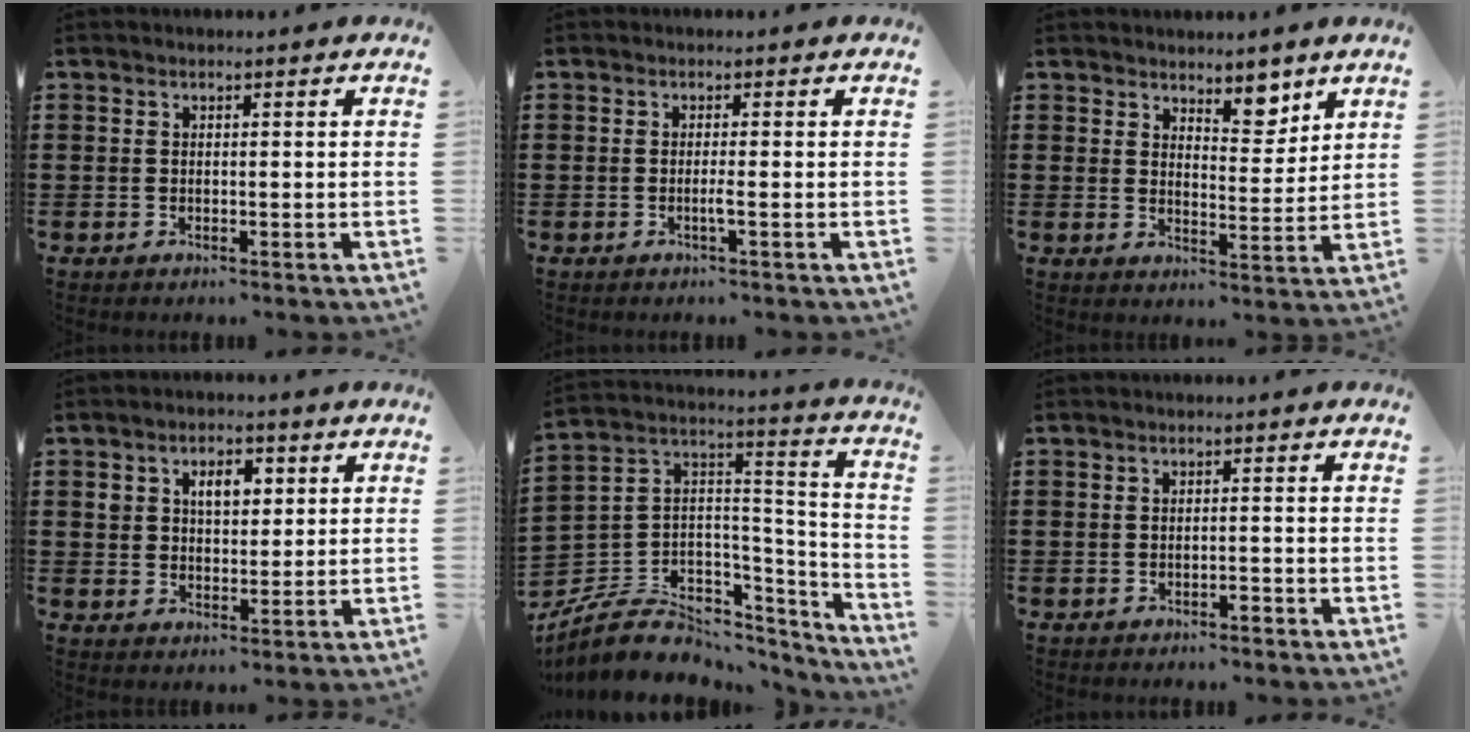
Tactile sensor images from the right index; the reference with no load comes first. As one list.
[{"total": 1.4, "force": [-0.5, -0.3, 1.3], "torque": [-0.024, -0.004, -0.011]}, {"total": 5.7, "force": [4.6, 2.4, 2.2], "torque": [-0.033, -0.016, 0.080]}, {"total": 4.7, "force": [1.6, 3.2, 2.9], "torque": [-0.054, 0.011, 0.021]}, {"total": 7.9, "force": [-4.6, 5.8, 2.6], "torque": [-0.066, 0.004, -0.078]}, {"total": 1.0, "force": [-0.8, 0.2, 0.6], "torque": [-0.015, -0.003, -0.015]}]